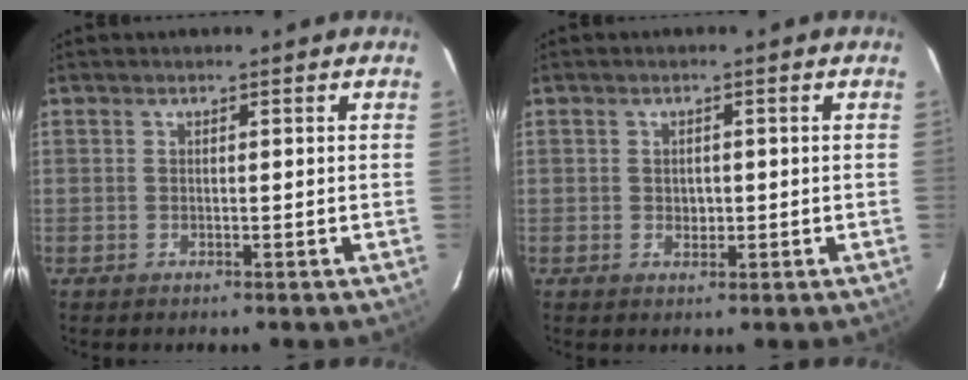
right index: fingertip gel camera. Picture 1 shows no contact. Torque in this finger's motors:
{"motor_torque": [-0.10, 0.10, 0.01, 0.00]}